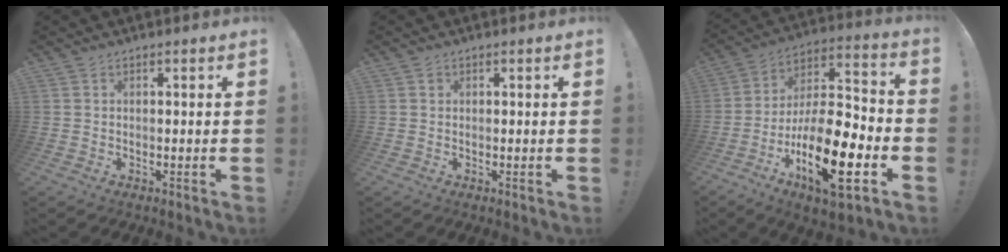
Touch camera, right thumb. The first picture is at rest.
{"total": 0.8, "force": [0.3, 0.7, 0.2], "torque": [-0.001, 0.003, 0.005]}
{"total": 22.5, "force": [-9.2, 8.2, 18.8], "torque": [-0.344, 0.047, -0.148]}